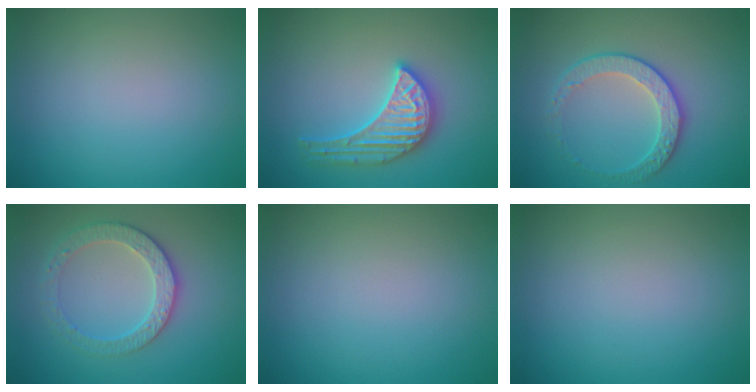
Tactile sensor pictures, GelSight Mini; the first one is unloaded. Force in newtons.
{"total": 3.8, "press": 3.8, "slide": 0.4}
{"total": 2.8, "press": 2.4, "slide": 1.4}
{"total": 3.3, "press": 3.2, "slide": 0.9}
{"total": 0.0}
{"total": 0.0}